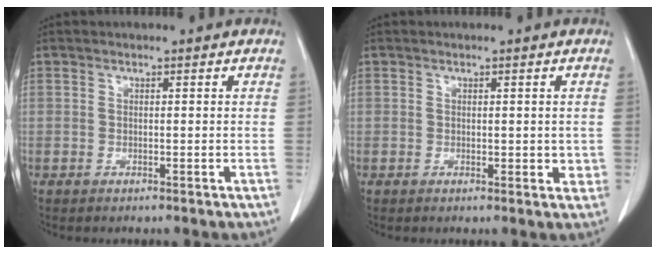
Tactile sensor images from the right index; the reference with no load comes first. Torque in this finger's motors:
{"motor_torque": [0.04, 0.02, 0.03, 0.02]}